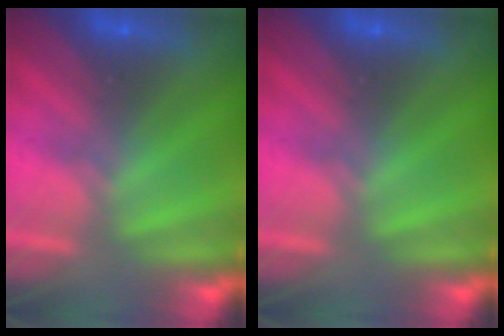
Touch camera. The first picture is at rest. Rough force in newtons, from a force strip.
{"total": 0.0}